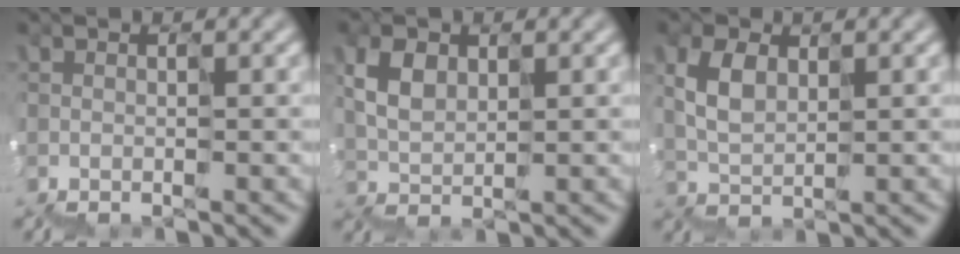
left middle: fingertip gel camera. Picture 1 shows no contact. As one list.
[{"total": 1.8, "force": [1.4, 1.0, 0.5], "torque": [-0.042, 0.022, 0.028]}, {"total": 1.5, "force": [1.4, 0.5, -0.1], "torque": [-0.029, 0.020, 0.029]}]